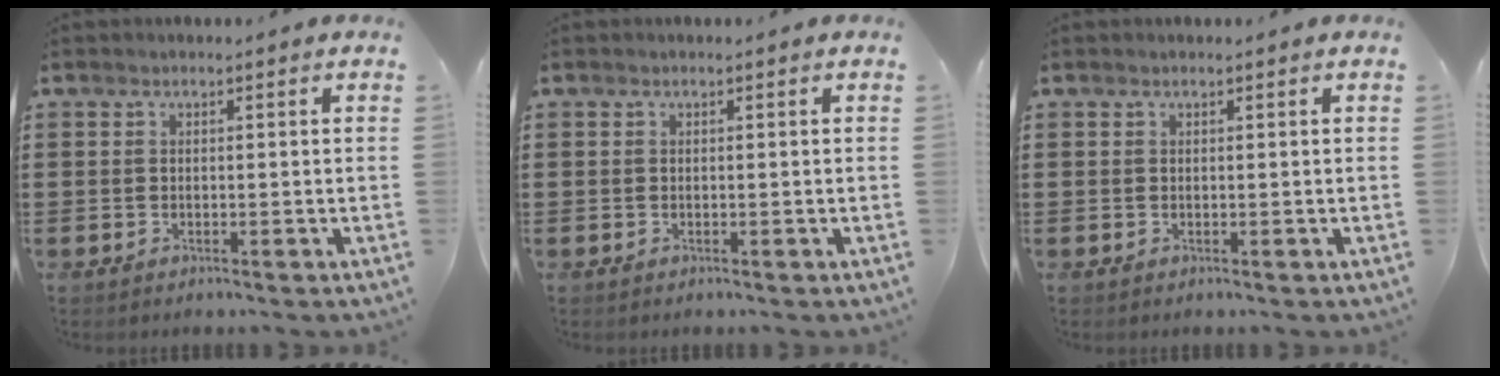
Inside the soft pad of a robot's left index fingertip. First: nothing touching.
{"total": 0.0}
{"total": 0.0}